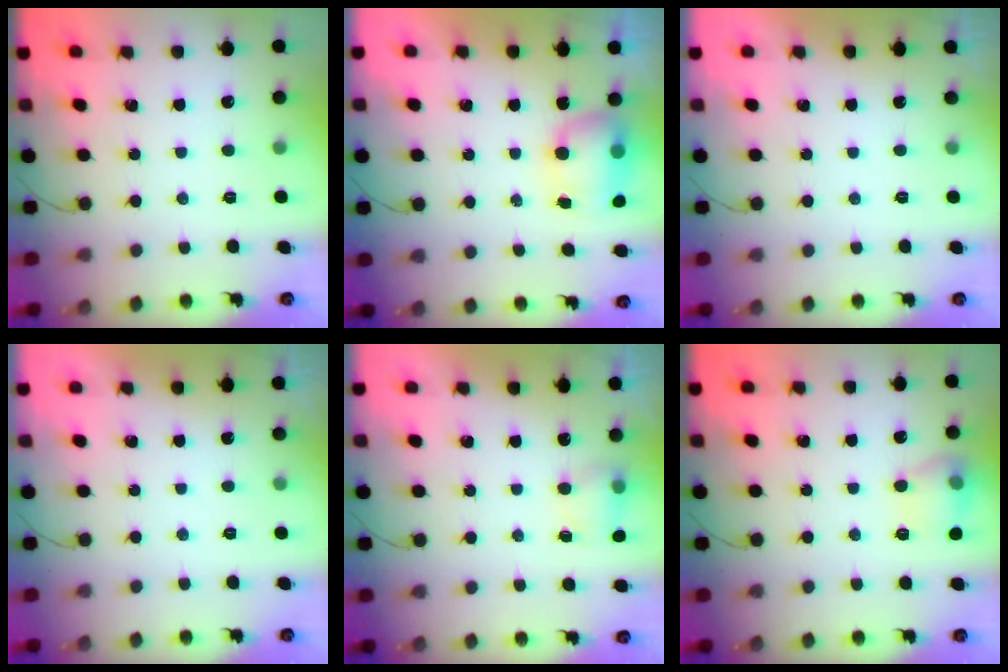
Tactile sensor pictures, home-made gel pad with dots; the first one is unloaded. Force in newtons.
{"total": 8.3, "press": 8.3, "slide": 0.9}
{"total": 0.0}
{"total": 0.0}
{"total": 5.7, "press": 5.6, "slide": 1.1}
{"total": 10.8, "press": 10.8, "slide": 0.5}